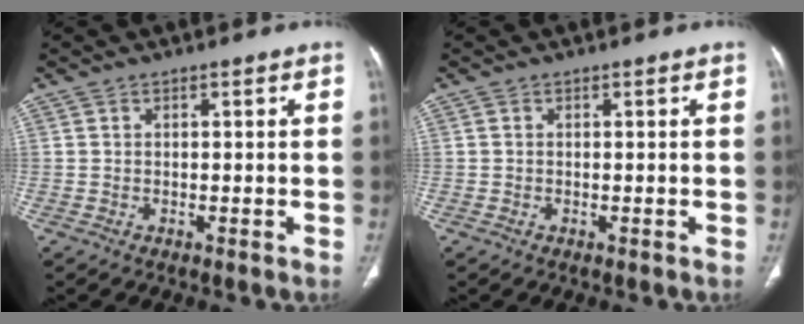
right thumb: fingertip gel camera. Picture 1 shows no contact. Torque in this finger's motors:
{"motor_torque": [-0.31, 0.09, -0.05, -0.38, -0.04]}